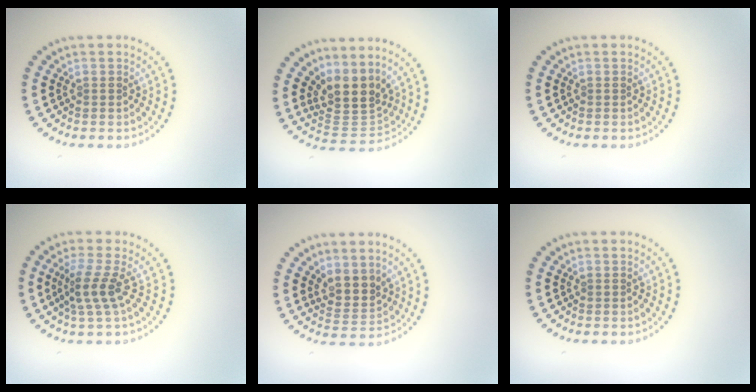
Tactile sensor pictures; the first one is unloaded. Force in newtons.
{"total": 4.1, "press": 3.1, "slide": 2.8}
{"total": 0.0}
{"total": 2.6, "press": 1.9, "slide": 1.8}
{"total": 2.5, "press": 1.9, "slide": 1.5}
{"total": 0.0}